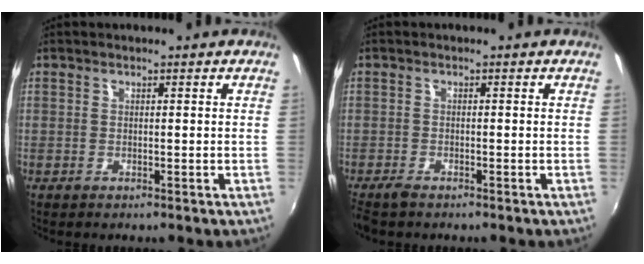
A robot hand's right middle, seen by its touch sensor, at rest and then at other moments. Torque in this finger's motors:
{"motor_torque": [0.31, -0.24, 0.06, 0.02]}